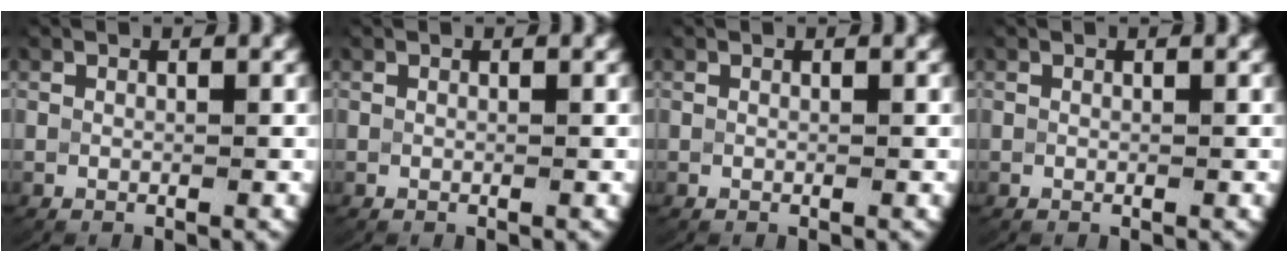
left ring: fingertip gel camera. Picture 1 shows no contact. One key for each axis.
{"total": 0.0}
{"total": 0.0}
{"total": 0.0}